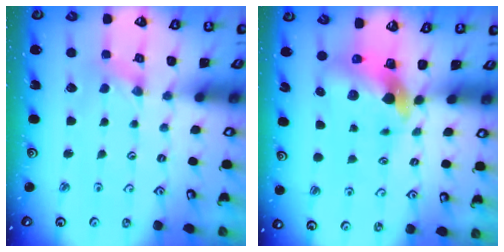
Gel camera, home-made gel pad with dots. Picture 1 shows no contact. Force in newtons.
{"total": 8.3, "press": 8.2, "slide": 1.5}